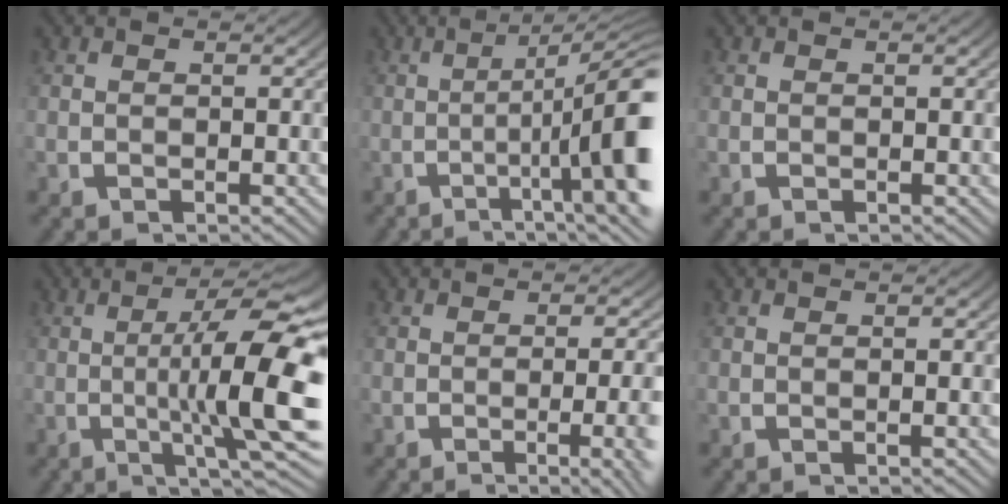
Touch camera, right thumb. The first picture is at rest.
{"total": 10.2, "force": [-1.5, 3.9, 9.3], "torque": [-0.152, -0.024, -0.019]}
{"total": 0.0}
{"total": 11.6, "force": [0.0, 3.3, 11.1], "torque": [-0.171, -0.008, 0.000]}
{"total": 4.6, "force": [-2.0, 1.0, 4.1], "torque": [-0.058, -0.001, -0.030]}
{"total": 0.0}